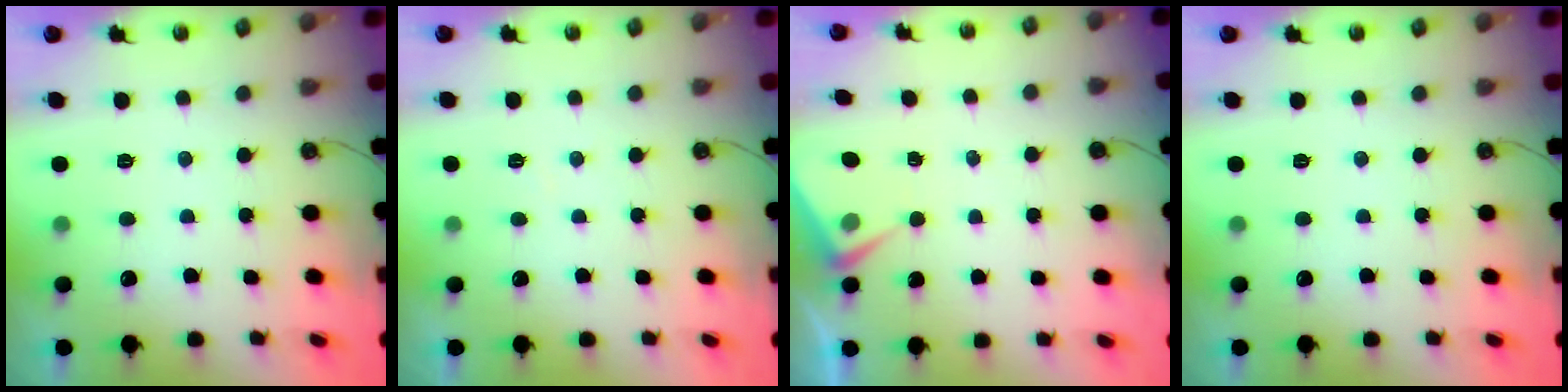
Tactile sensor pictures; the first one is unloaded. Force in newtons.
{"total": 4.2, "press": 4.1, "slide": 0.6}
{"total": 4.4, "press": 4.3, "slide": 0.5}
{"total": 0.0}